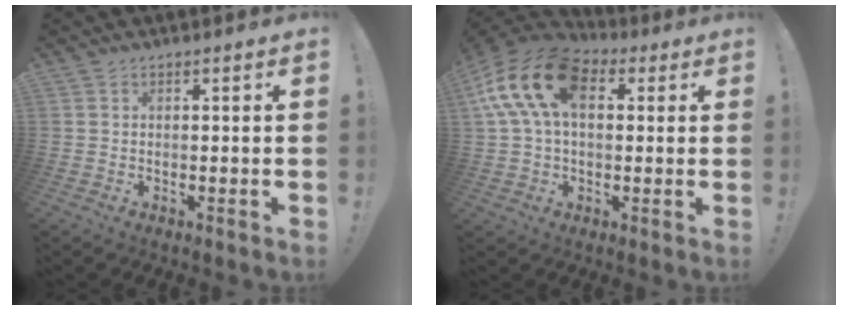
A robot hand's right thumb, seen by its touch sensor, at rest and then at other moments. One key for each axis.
{"total": 18.7, "fx": 5.2, "fy": 11.4, "fz": 13.9, "tx": -0.264, "ty": 0.001, "tz": 0.089}